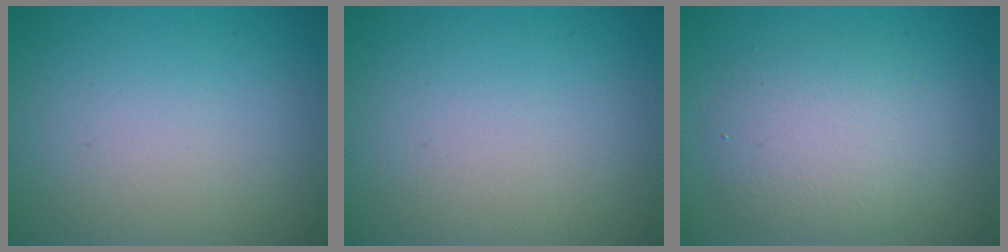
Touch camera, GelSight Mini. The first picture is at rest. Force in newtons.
{"total": 0.0}
{"total": 4.3, "press": 4.3, "slide": 0.2}